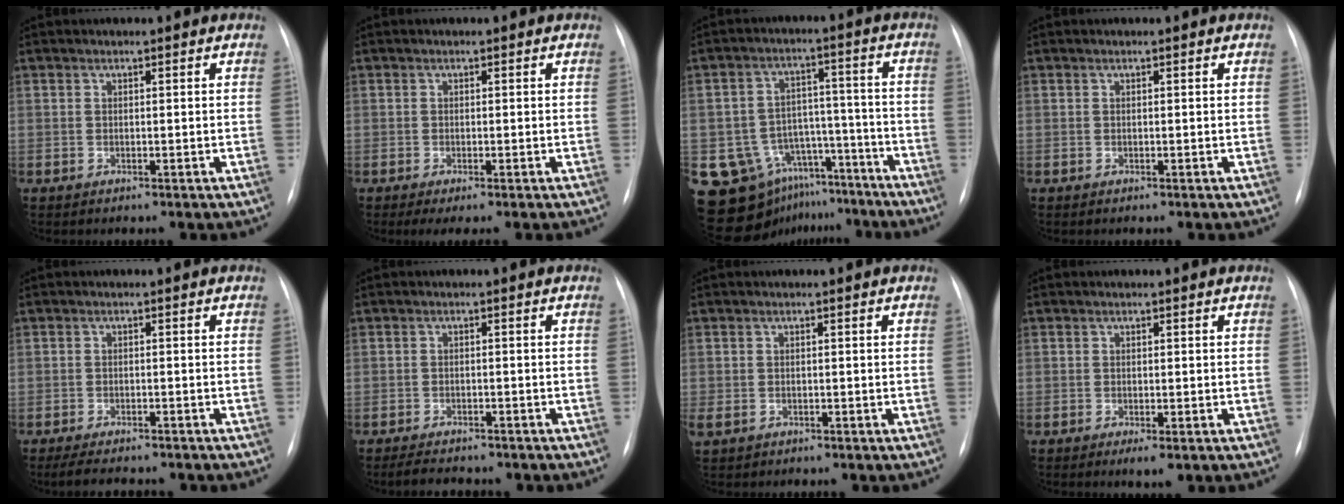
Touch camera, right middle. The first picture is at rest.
{"total": 2.4, "force": [-1.6, 0.1, 1.8], "torque": [-0.031, -0.009, -0.025]}
{"total": 14.1, "force": [-9.2, 10.2, 2.8], "torque": [-0.049, 0.069, -0.121]}
{"total": 0.0}
{"total": 8.2, "force": [-7.1, 1.8, 3.7], "torque": [-0.060, -0.012, -0.097]}
{"total": 6.7, "force": [-5.8, 1.9, 2.9], "torque": [-0.049, -0.009, -0.073]}
{"total": 2.0, "force": [-1.0, 1.4, 1.1], "torque": [-0.021, -0.001, -0.010]}
{"total": 2.1, "force": [-1.0, 0.5, 1.7], "torque": [-0.024, -0.005, -0.013]}